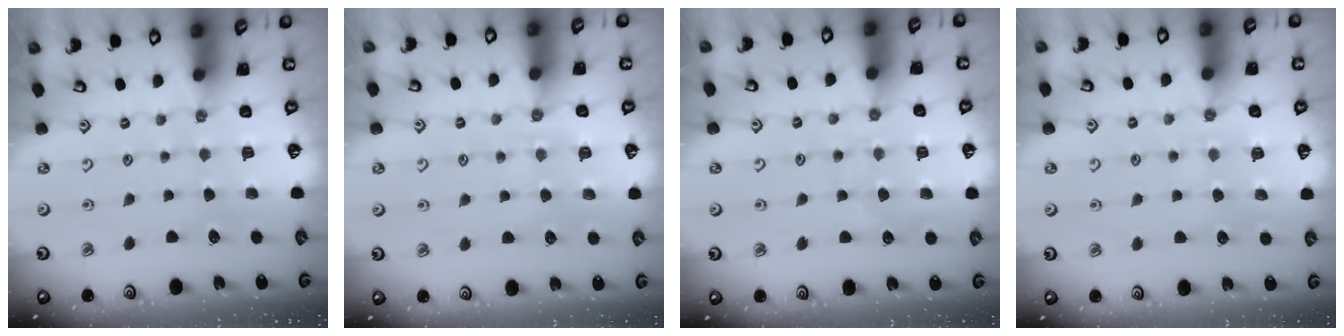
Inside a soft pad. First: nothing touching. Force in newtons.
{"total": 2.9, "press": 2.8, "slide": 0.6}
{"total": 6.4, "press": 6.3, "slide": 0.6}
{"total": 4.3, "press": 4.3, "slide": 0.4}